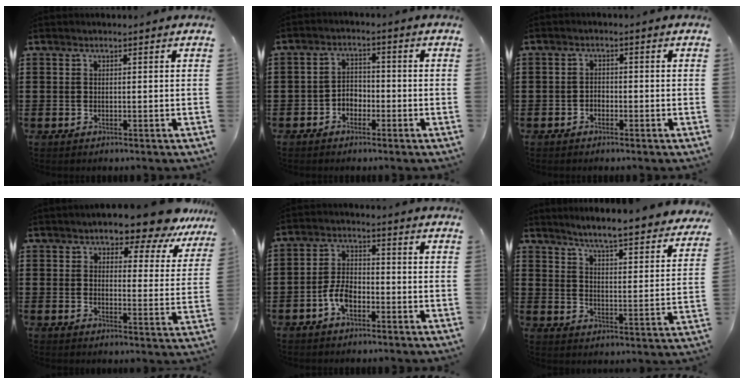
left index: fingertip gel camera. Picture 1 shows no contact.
{"total": 2.7, "force": [-2.1, 1.6, 0.6], "torque": [-0.017, 0.007, -0.046]}
{"total": 1.4, "force": [-1.2, 0.7, 0.2], "torque": [-0.009, 0.003, -0.025]}
{"total": 7.1, "force": [6.6, 1.0, 2.5], "torque": [-0.053, -0.040, 0.114]}
{"total": 4.8, "force": [-2.3, 2.5, 3.3], "torque": [-0.086, 0.000, -0.051]}
{"total": 4.7, "force": [4.5, -0.8, 1.2], "torque": [-0.048, -0.042, 0.068]}